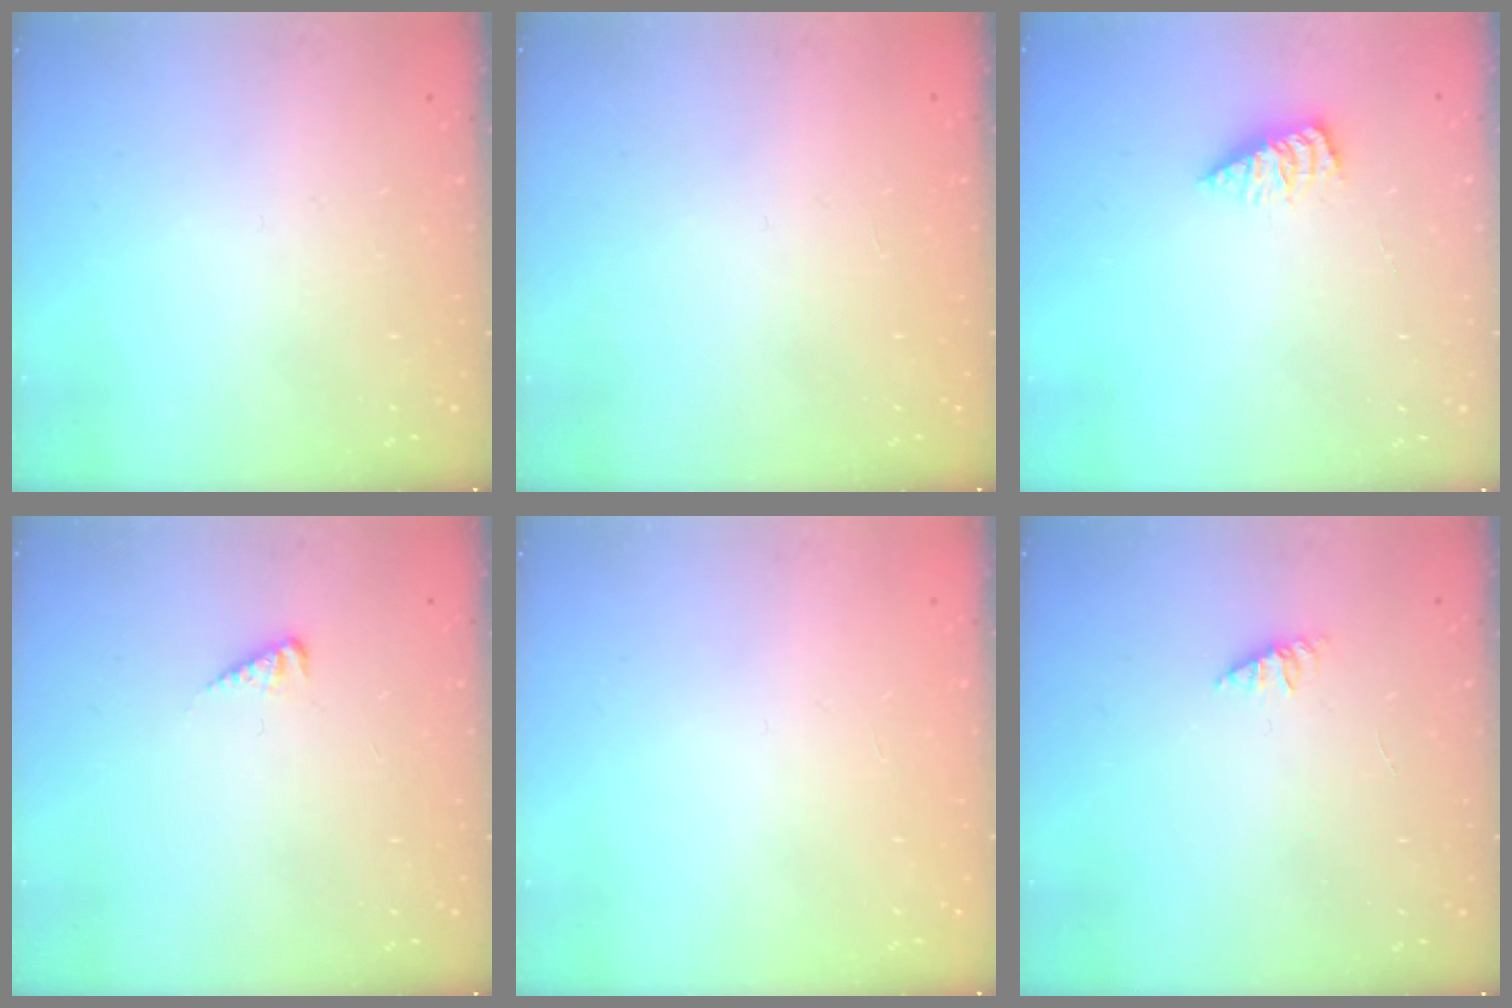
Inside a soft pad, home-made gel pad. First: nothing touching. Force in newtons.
{"total": 0.0}
{"total": 2.8, "press": 2.8, "slide": 0.4}
{"total": 2.7, "press": 2.7, "slide": 0.3}
{"total": 0.0}
{"total": 1.6, "press": 1.6, "slide": 0.4}